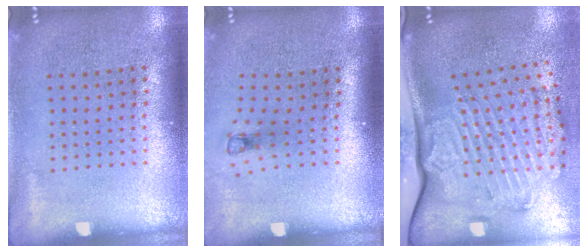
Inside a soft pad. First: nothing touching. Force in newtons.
{"total": 0.8, "press": 0.4, "slide": 0.7}
{"total": 3.6, "press": 2.5, "slide": 2.6}